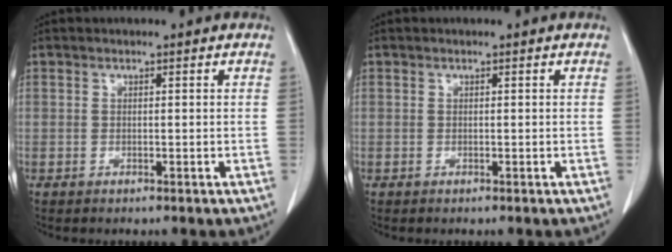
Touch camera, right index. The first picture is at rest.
{"total": 0.0}